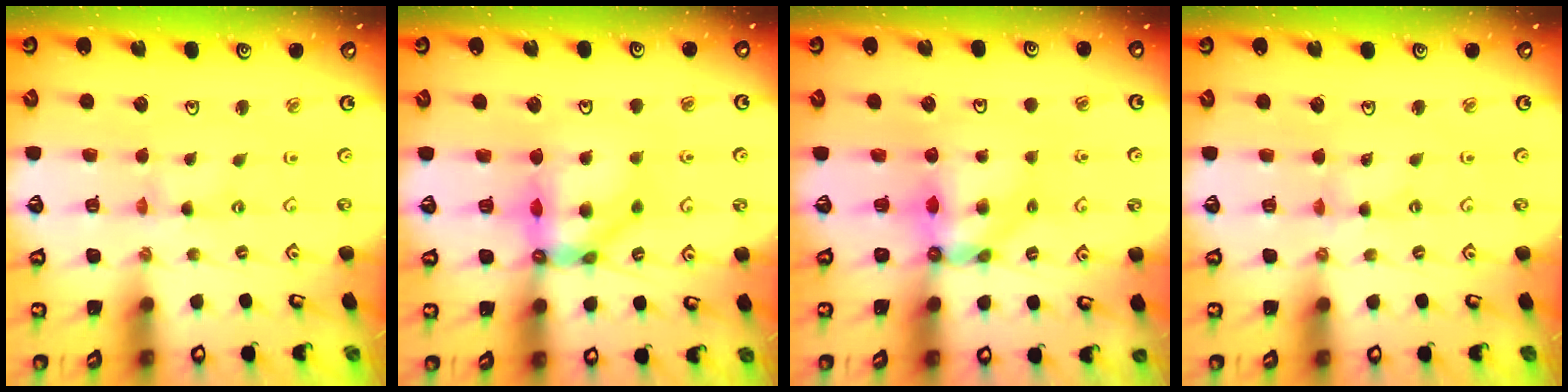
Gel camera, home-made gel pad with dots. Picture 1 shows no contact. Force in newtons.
{"total": 11.7, "press": 11.6, "slide": 1.3}
{"total": 6.6, "press": 6.6, "slide": 0.2}
{"total": 2.0, "press": 1.9, "slide": 0.3}